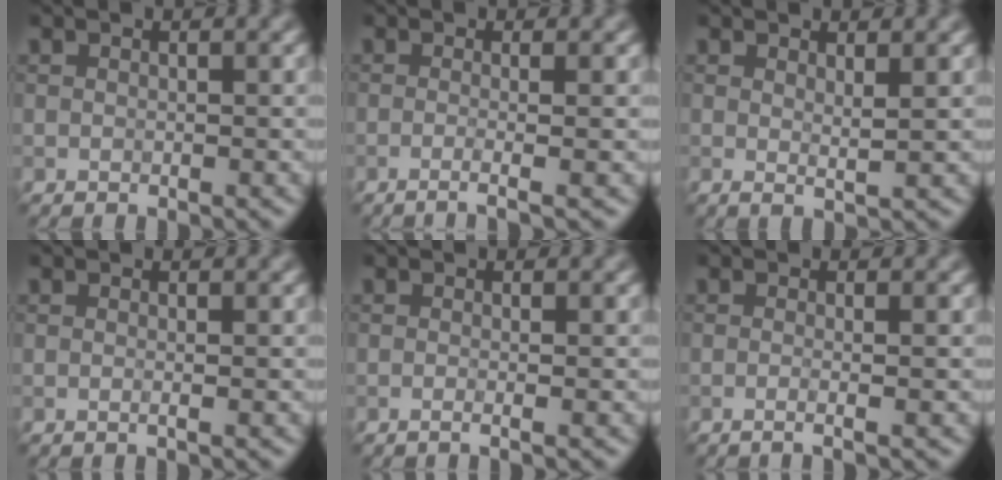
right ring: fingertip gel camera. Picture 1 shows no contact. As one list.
[{"total": 3.5, "force": [-0.4, 1.4, 3.1], "torque": [-0.020, 0.002, -0.030]}, {"total": 1.4, "force": [0.8, 0.2, 1.1], "torque": [-0.015, -0.005, 0.010]}, {"total": 0.8, "force": [-0.1, 0.2, 0.7], "torque": [-0.009, -0.006, -0.006]}, {"total": 1.6, "force": [-0.1, 0.8, 1.4], "torque": [-0.007, -0.009, -0.020]}, {"total": 2.7, "force": [0.0, 1.3, 2.4], "torque": [-0.007, -0.005, -0.029]}]